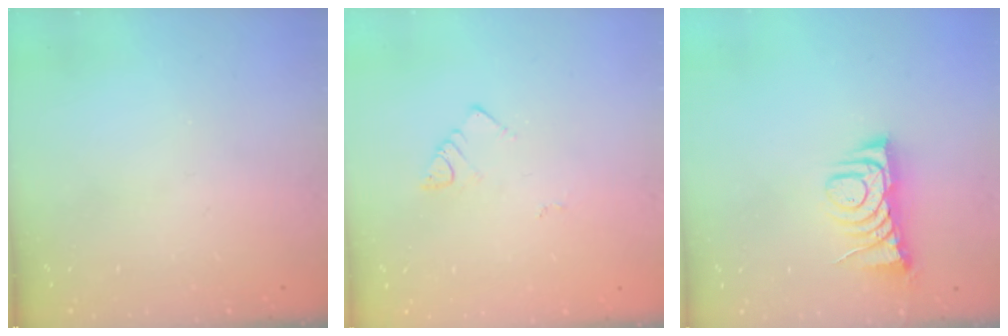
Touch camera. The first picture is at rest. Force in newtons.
{"total": 3.1, "press": 3.1, "slide": 0.5}
{"total": 7.0, "press": 7.0, "slide": 0.9}